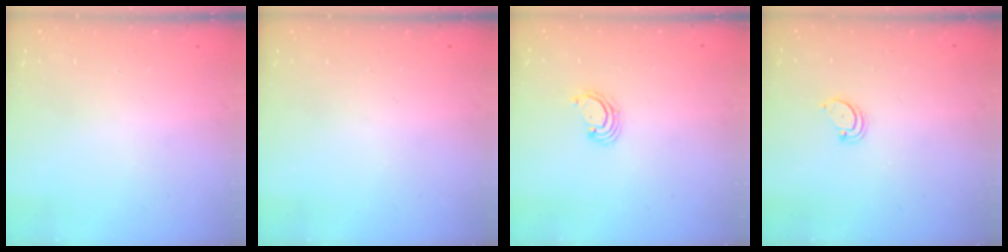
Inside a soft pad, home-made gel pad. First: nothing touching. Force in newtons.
{"total": 0.0}
{"total": 2.3, "press": 2.3, "slide": 0.1}
{"total": 1.9, "press": 1.9, "slide": 0.2}